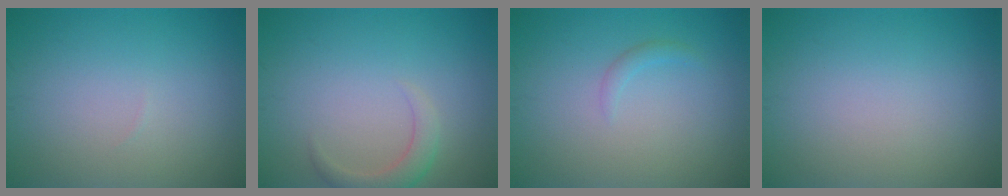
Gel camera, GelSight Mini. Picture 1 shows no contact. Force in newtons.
{"total": 2.2, "press": 2.2, "slide": 0.2}
{"total": 0.9, "press": 0.8, "slide": 0.1}
{"total": 0.0}